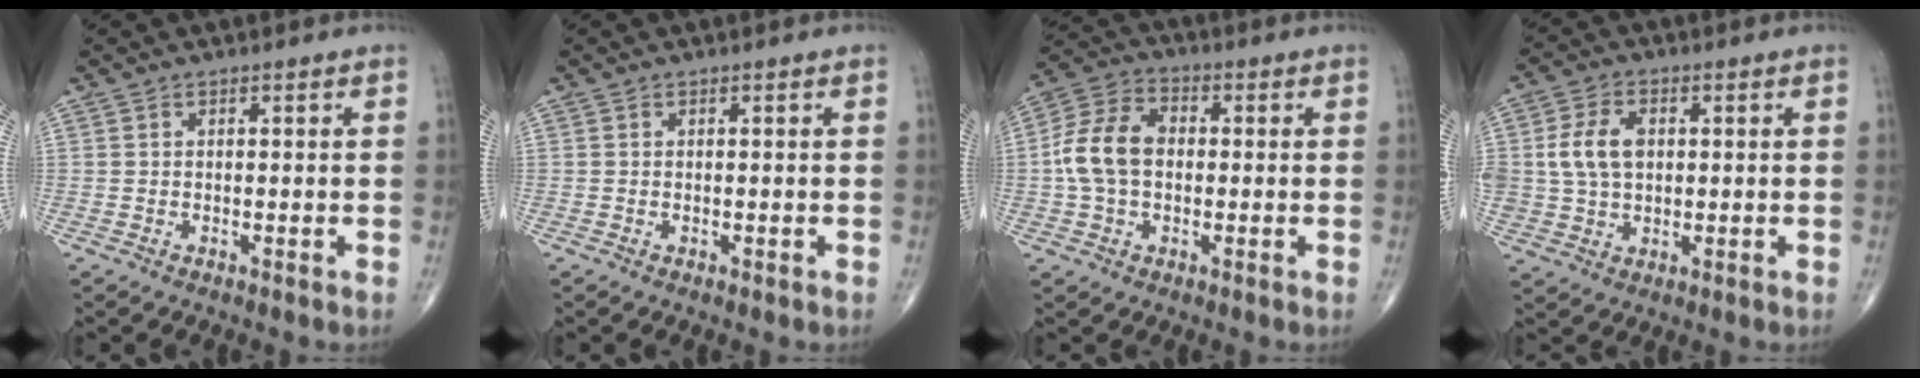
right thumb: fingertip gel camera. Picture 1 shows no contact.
{"total": 0.0}
{"total": 10.5, "force": [-0.2, 7.3, 7.5], "torque": [-0.144, 0.029, -0.014]}
{"total": 8.1, "force": [1.1, 5.7, 5.7], "torque": [-0.102, 0.004, 0.023]}